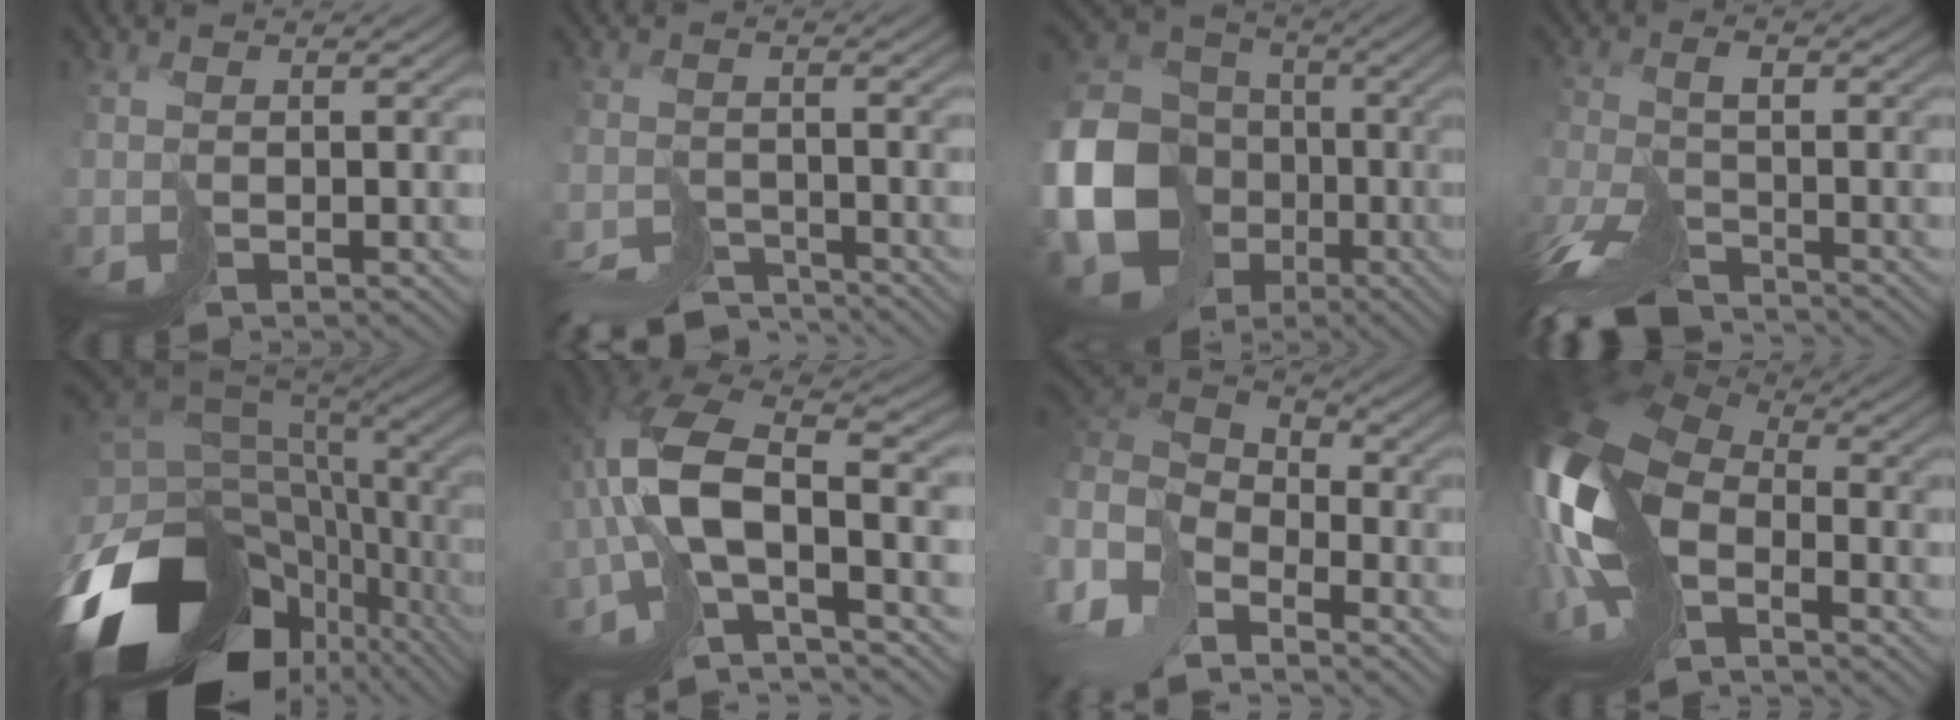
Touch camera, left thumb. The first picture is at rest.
{"total": 6.2, "force": [-5.9, 1.4, 1.1], "torque": [-0.015, -0.006, -0.107]}
{"total": 20.2, "force": [-5.2, 17.3, 9.0], "torque": [-0.246, -0.055, -0.103]}
{"total": 8.6, "force": [-6.9, 3.1, 4.2], "torque": [-0.086, -0.010, -0.137]}
{"total": 19.0, "force": [-8.0, 12.5, 11.9], "torque": [-0.266, -0.039, -0.095]}
{"total": 13.3, "force": [-3.2, 5.9, 11.5], "torque": [-0.254, -0.005, -0.059]}
{"total": 8.6, "force": [-1.7, 5.9, 6.0], "torque": [-0.167, 0.002, -0.042]}
{"total": 16.1, "force": [-3.3, 9.6, 12.5], "torque": [-0.318, -0.027, -0.052]}